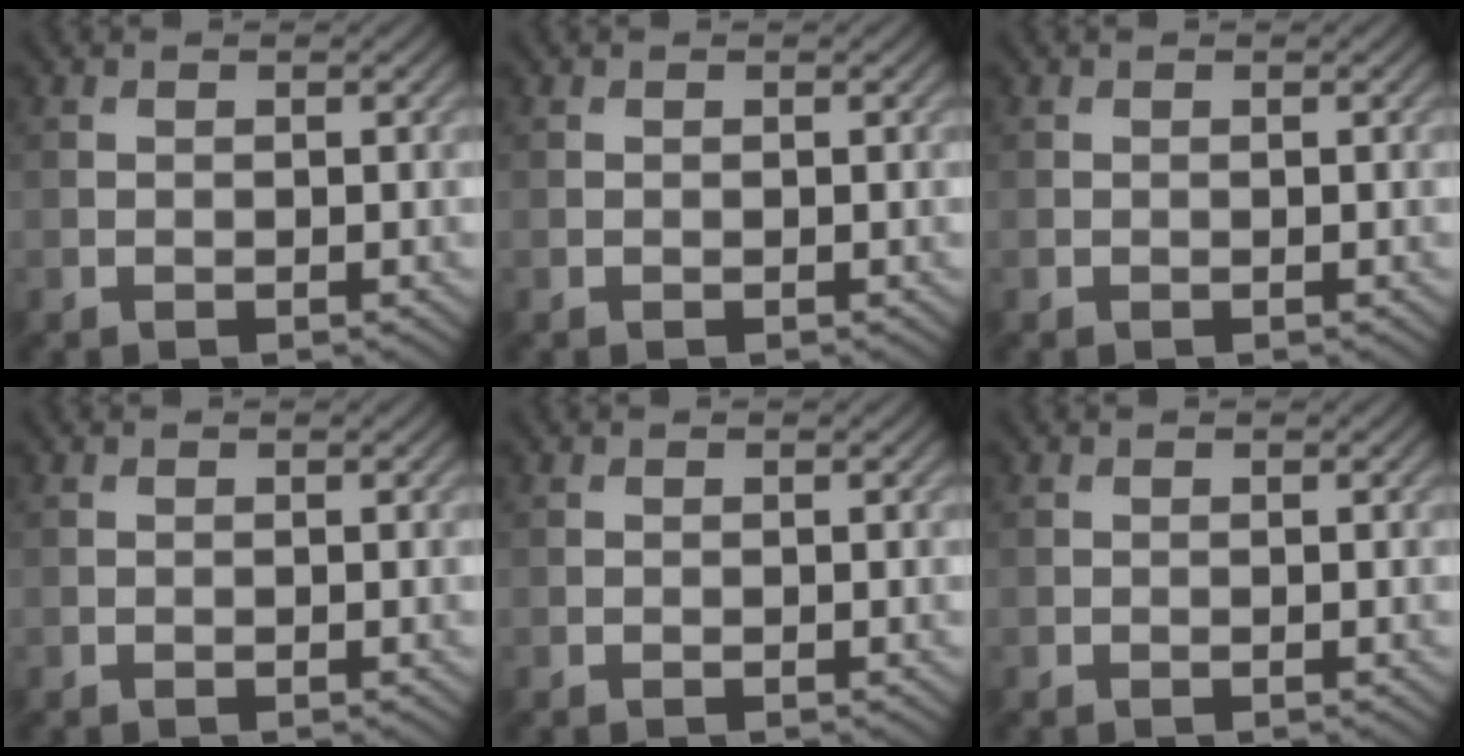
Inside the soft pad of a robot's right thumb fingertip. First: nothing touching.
{"total": 0.0}
{"total": 0.0}
{"total": 0.0}
{"total": 0.0}
{"total": 0.0}